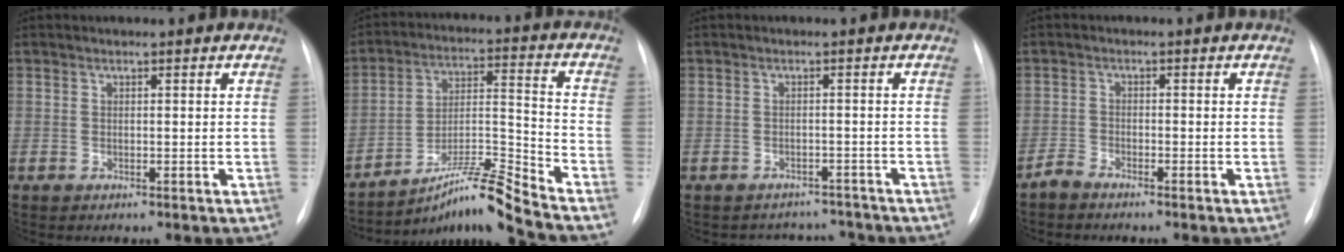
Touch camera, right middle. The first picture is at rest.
{"total": 10.7, "force": [-9.4, -2.5, 4.3], "torque": [-0.079, 0.014, -0.162]}
{"total": 4.8, "force": [-4.4, 1.5, -1.0], "torque": [0.016, 0.020, -0.055]}
{"total": 1.8, "force": [-1.7, 0.2, 0.4], "torque": [-0.011, -0.003, -0.036]}